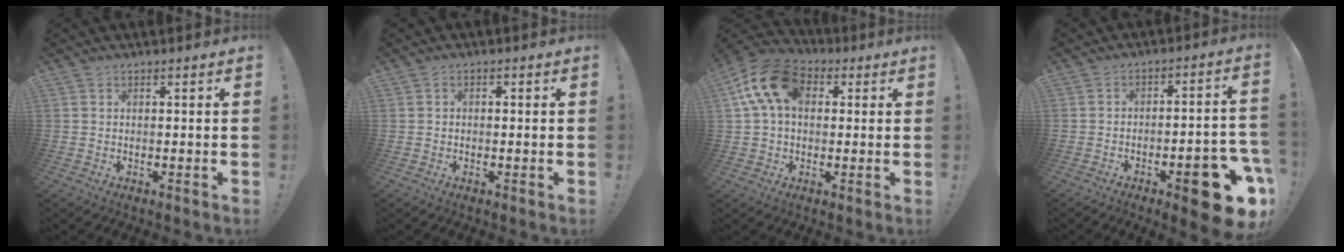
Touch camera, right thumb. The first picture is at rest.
{"total": 1.0, "force": [-0.7, 0.6, 0.5], "torque": [-0.008, 0.003, -0.012]}
{"total": 15.8, "force": [4.6, 10.4, 11.0], "torque": [-0.195, 0.006, 0.087]}
{"total": 14.1, "force": [-7.1, 4.3, 11.4], "torque": [-0.120, 0.040, -0.101]}